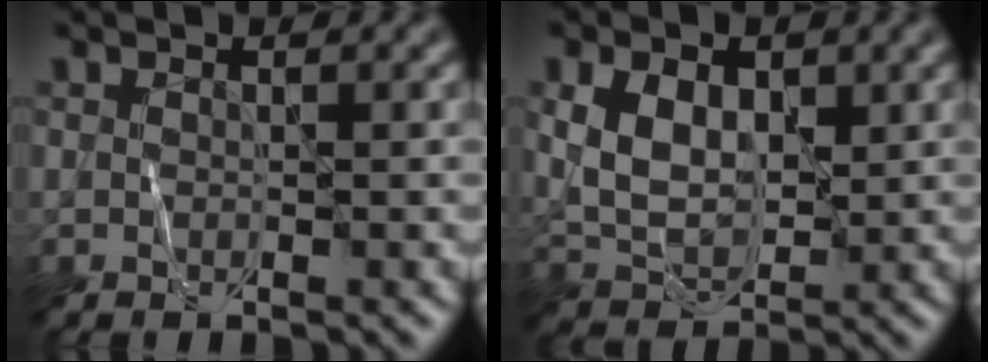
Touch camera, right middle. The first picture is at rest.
{"total": 5.1, "force": [1.1, 3.3, 3.7], "torque": [-0.077, -0.002, 0.019]}